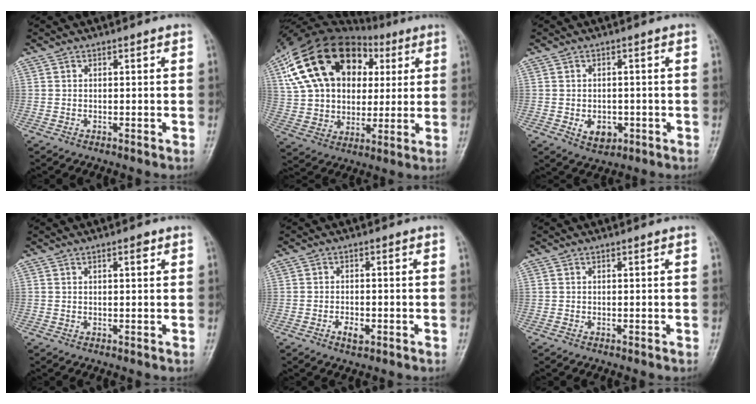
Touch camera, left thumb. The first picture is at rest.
{"total": 25.5, "force": [8.4, 18.2, 15.8], "torque": [-0.284, 0.033, 0.154]}
{"total": 4.7, "force": [-1.3, 3.5, 2.8], "torque": [-0.028, 0.003, -0.010]}
{"total": 1.6, "force": [0.8, 0.6, 1.2], "torque": [-0.014, 0.000, 0.009]}
{"total": 2.7, "force": [-1.2, 1.5, 1.9], "torque": [-0.029, 0.003, -0.019]}
{"total": 0.0}